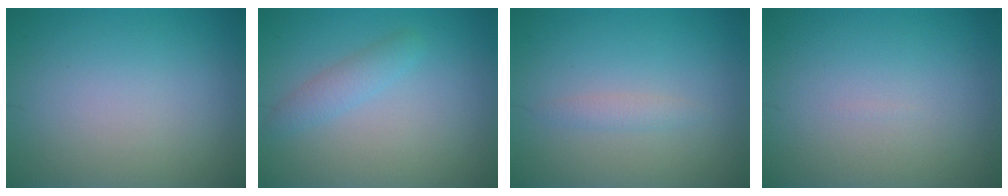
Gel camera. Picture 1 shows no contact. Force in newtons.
{"total": 1.8, "press": 1.8, "slide": 0.1}
{"total": 1.1, "press": 1.1, "slide": 0.1}
{"total": 0.0}